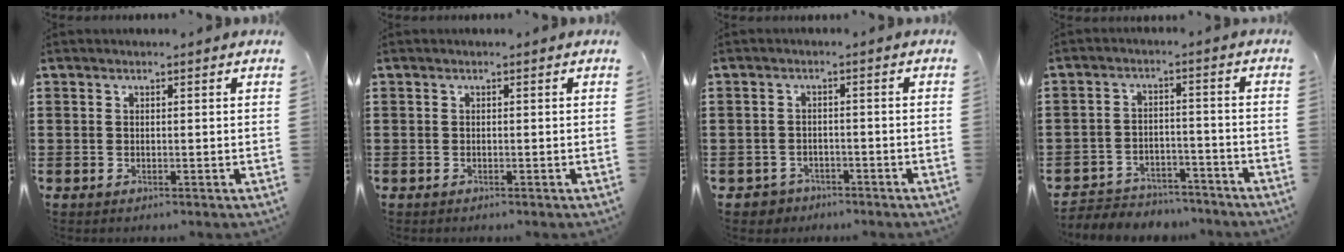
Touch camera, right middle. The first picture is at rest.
{"total": 0.0}
{"total": 1.9, "force": [-1.7, 0.8, -0.1], "torque": [-0.006, 0.002, -0.040]}
{"total": 4.4, "force": [-4.3, 1.0, 0.0], "torque": [-0.005, 0.007, -0.091]}